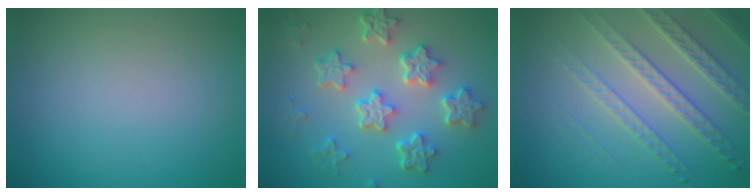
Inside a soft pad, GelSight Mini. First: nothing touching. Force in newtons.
{"total": 6.5, "press": 5.1, "slide": 4.1}
{"total": 5.3, "press": 4.2, "slide": 3.2}